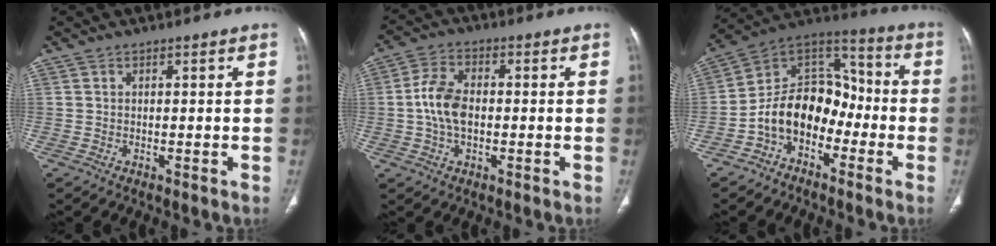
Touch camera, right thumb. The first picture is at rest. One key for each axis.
{"total": 7.9, "fx": -0.4, "fy": 4.9, "fz": 6.2, "tx": -0.122, "ty": 0.014, "tz": -0.012}
{"total": 13.7, "fx": -5.2, "fy": 9.6, "fz": 8.3, "tx": -0.113, "ty": 0.083, "tz": -0.104}